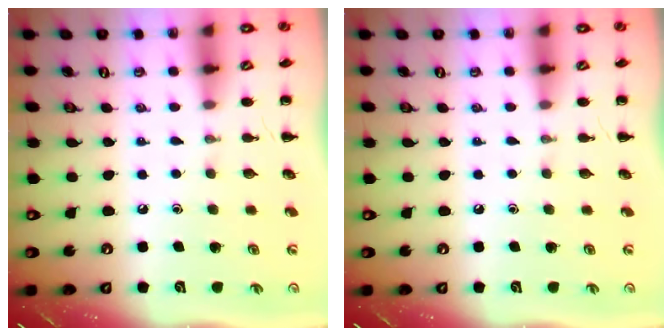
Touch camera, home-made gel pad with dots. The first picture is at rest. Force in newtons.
{"total": 0.0}